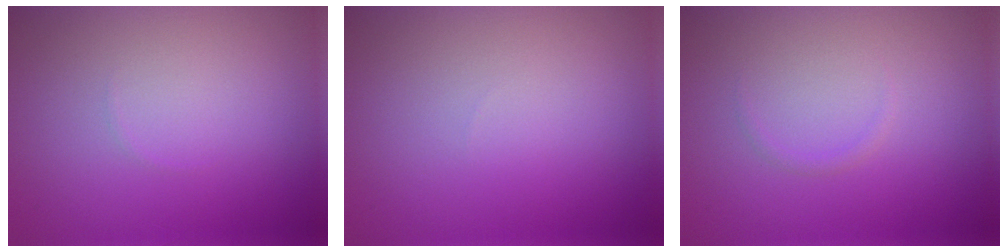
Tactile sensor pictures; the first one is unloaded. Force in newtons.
{"total": 0.0}
{"total": 0.5, "press": 0.5, "slide": 0.0}